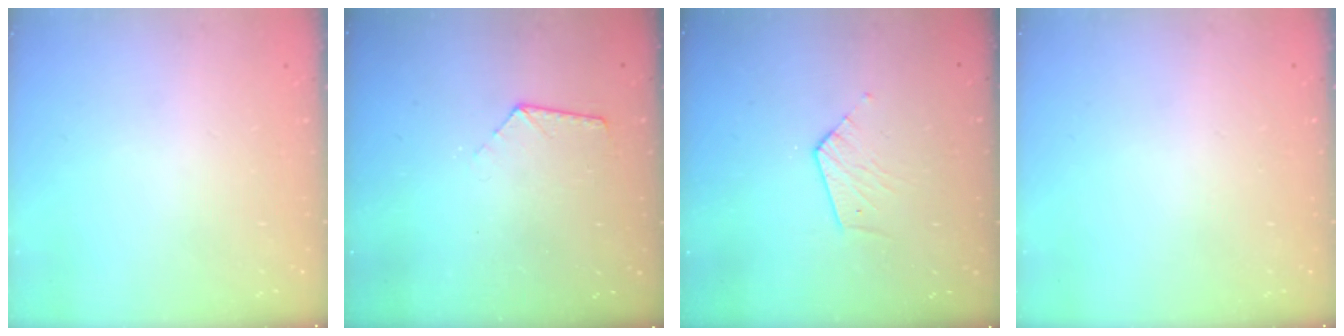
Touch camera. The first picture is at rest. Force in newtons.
{"total": 6.5, "press": 6.5, "slide": 0.5}
{"total": 4.6, "press": 4.6, "slide": 0.4}
{"total": 0.0}